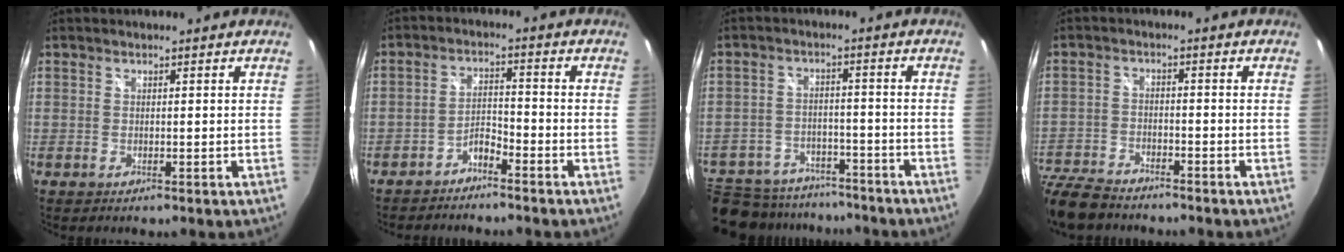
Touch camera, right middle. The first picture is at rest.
{"total": 3.7, "force": [-3.2, 1.1, 1.3], "torque": [-0.038, 0.011, -0.059]}
{"total": 17.7, "force": [-14.3, 8.4, 6.0], "torque": [-0.161, 0.012, -0.209]}
{"total": 12.0, "force": [-10.1, 4.5, 4.6], "torque": [-0.132, -0.018, -0.190]}